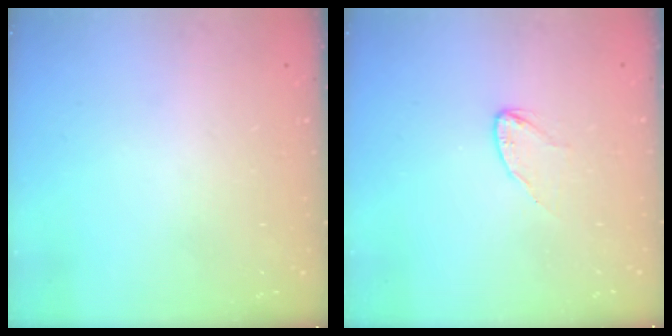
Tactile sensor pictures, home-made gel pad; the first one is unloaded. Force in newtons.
{"total": 3.6, "press": 3.6, "slide": 0.4}